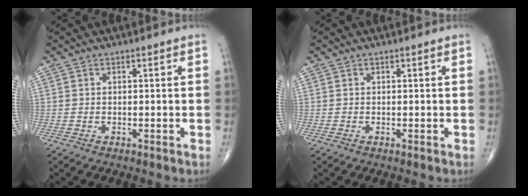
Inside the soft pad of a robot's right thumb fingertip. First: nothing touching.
{"total": 0.0}